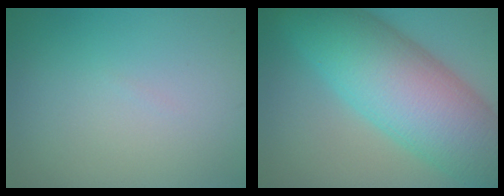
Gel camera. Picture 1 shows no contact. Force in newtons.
{"total": 12.9, "press": 12.9, "slide": 0.4}